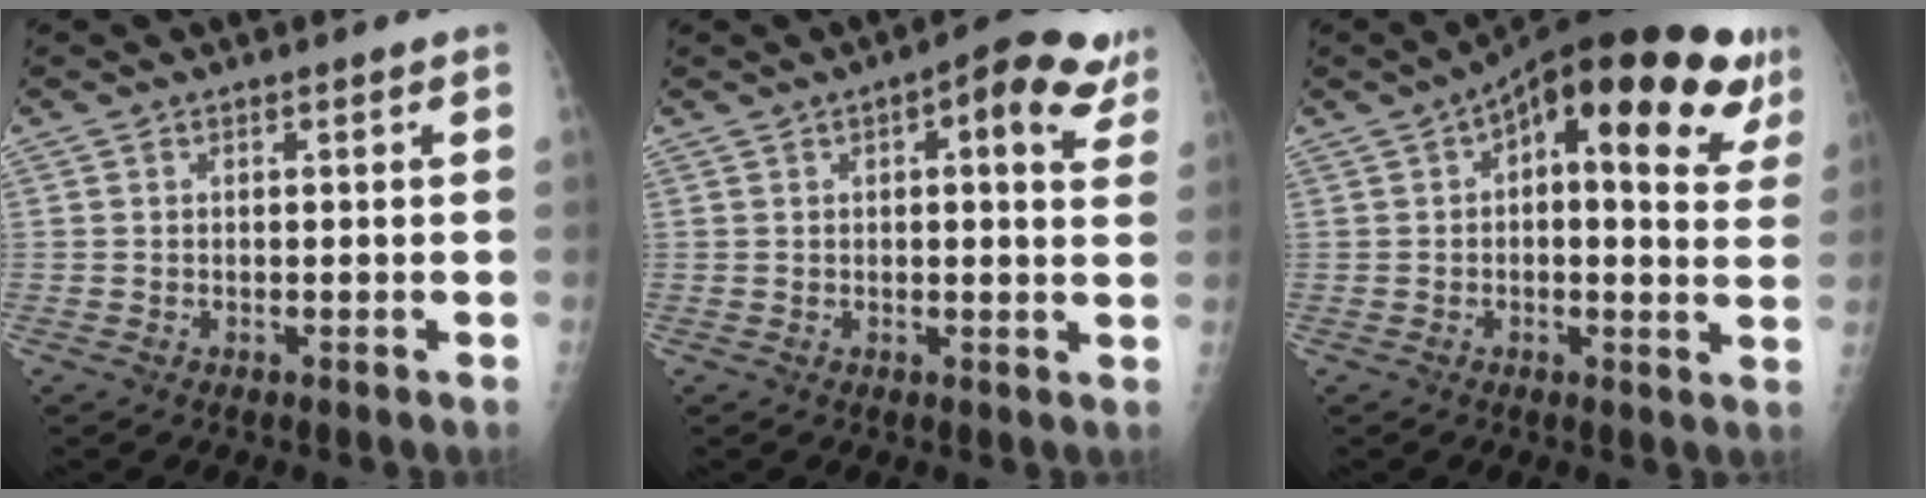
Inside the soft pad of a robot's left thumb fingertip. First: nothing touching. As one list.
[{"total": 10.4, "force": [4.9, 3.6, 8.4], "torque": [-0.083, -0.002, 0.052]}, {"total": 22.4, "force": [9.6, 8.5, 18.3], "torque": [-0.237, 0.017, 0.124]}]